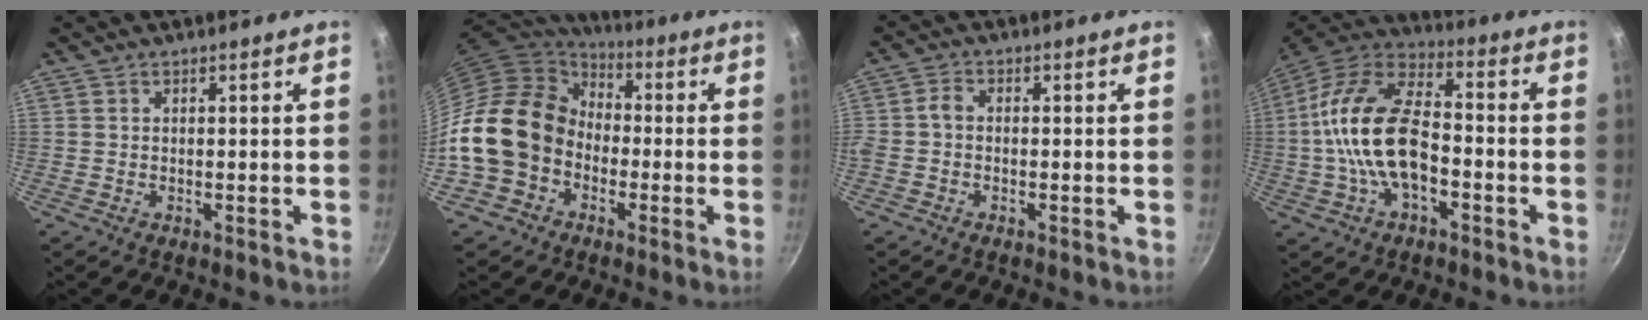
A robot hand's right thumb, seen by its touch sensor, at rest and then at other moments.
{"total": 18.1, "force": [-3.2, 14.6, 10.3], "torque": [-0.163, 0.054, -0.065]}
{"total": 2.4, "force": [-0.8, 1.7, 1.5], "torque": [-0.034, 0.013, -0.024]}
{"total": 18.3, "force": [-3.1, 10.0, 15.0], "torque": [-0.260, 0.041, -0.073]}